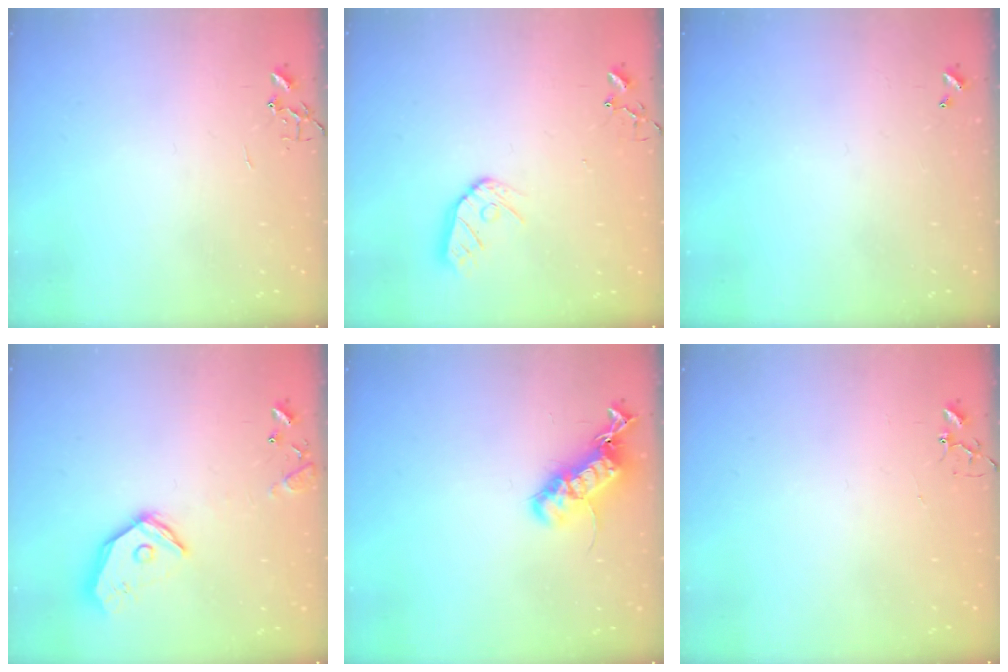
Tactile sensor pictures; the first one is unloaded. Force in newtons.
{"total": 9.5, "press": 9.5, "slide": 0.8}
{"total": 0.0}
{"total": 15.5, "press": 15.3, "slide": 2.2}
{"total": 17.2, "press": 17.2, "slide": 0.8}
{"total": 2.9, "press": 2.9, "slide": 0.2}